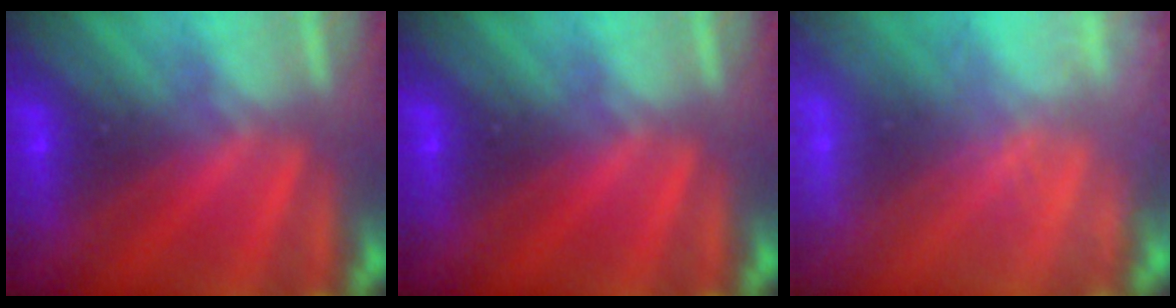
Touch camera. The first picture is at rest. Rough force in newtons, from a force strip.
{"total": 0.0}
{"total": 1.7}